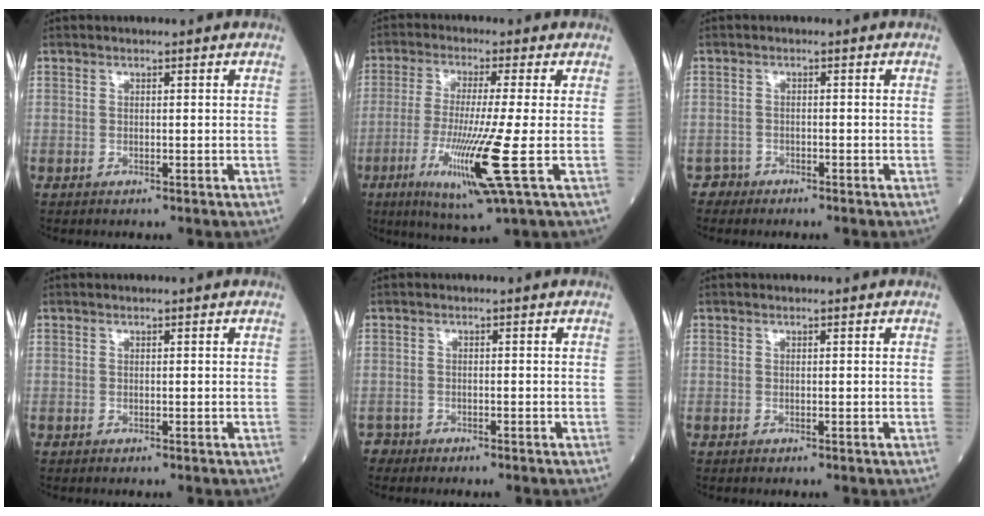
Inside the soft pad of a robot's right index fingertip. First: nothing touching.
{"total": 11.9, "force": [-3.4, -1.0, 11.3], "torque": [-0.231, -0.035, -0.063]}
{"total": 1.7, "force": [-1.3, 0.9, -0.8], "torque": [0.013, 0.005, -0.028]}
{"total": 0.0}
{"total": 1.3, "force": [-1.0, 0.5, -0.5], "torque": [0.007, 0.001, -0.022]}
{"total": 0.0}